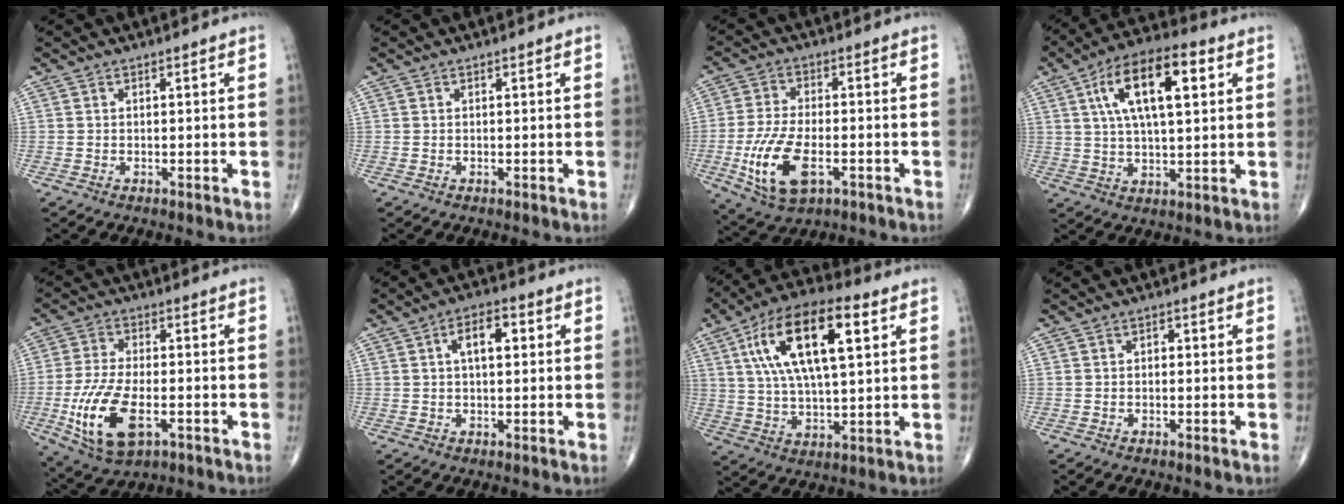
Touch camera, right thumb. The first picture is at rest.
{"total": 0.0}
{"total": 12.5, "force": [-3.8, 6.1, 10.2], "torque": [-0.205, 0.005, -0.063]}
{"total": 15.6, "force": [5.0, 6.2, 13.3], "torque": [-0.220, 0.010, 0.080]}
{"total": 14.0, "force": [-4.1, 6.8, 11.5], "torque": [-0.231, 0.005, -0.067]}
{"total": 6.1, "force": [1.4, 3.0, 5.1], "torque": [-0.073, 0.013, 0.018]}
{"total": 18.8, "force": [6.1, 7.3, 16.2], "torque": [-0.287, 0.009, 0.101]}
{"total": 1.0, "force": [0.0, 0.7, 0.7], "torque": [-0.001, 0.006, -0.005]}